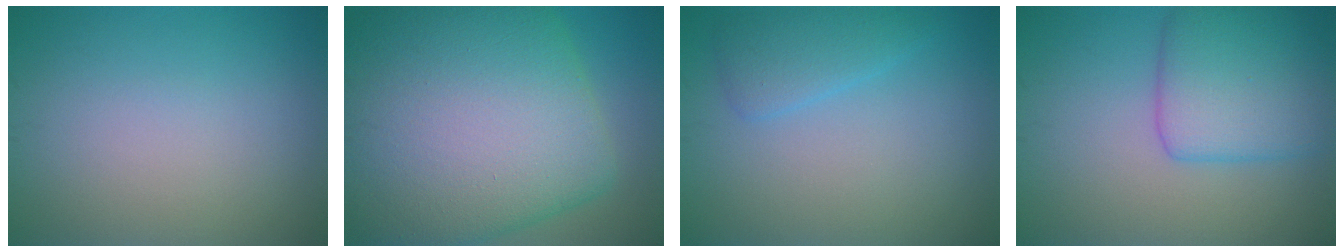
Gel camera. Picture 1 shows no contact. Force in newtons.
{"total": 17.1, "press": 17.1, "slide": 0.5}
{"total": 2.4, "press": 2.4, "slide": 0.2}
{"total": 5.8, "press": 5.8, "slide": 0.1}